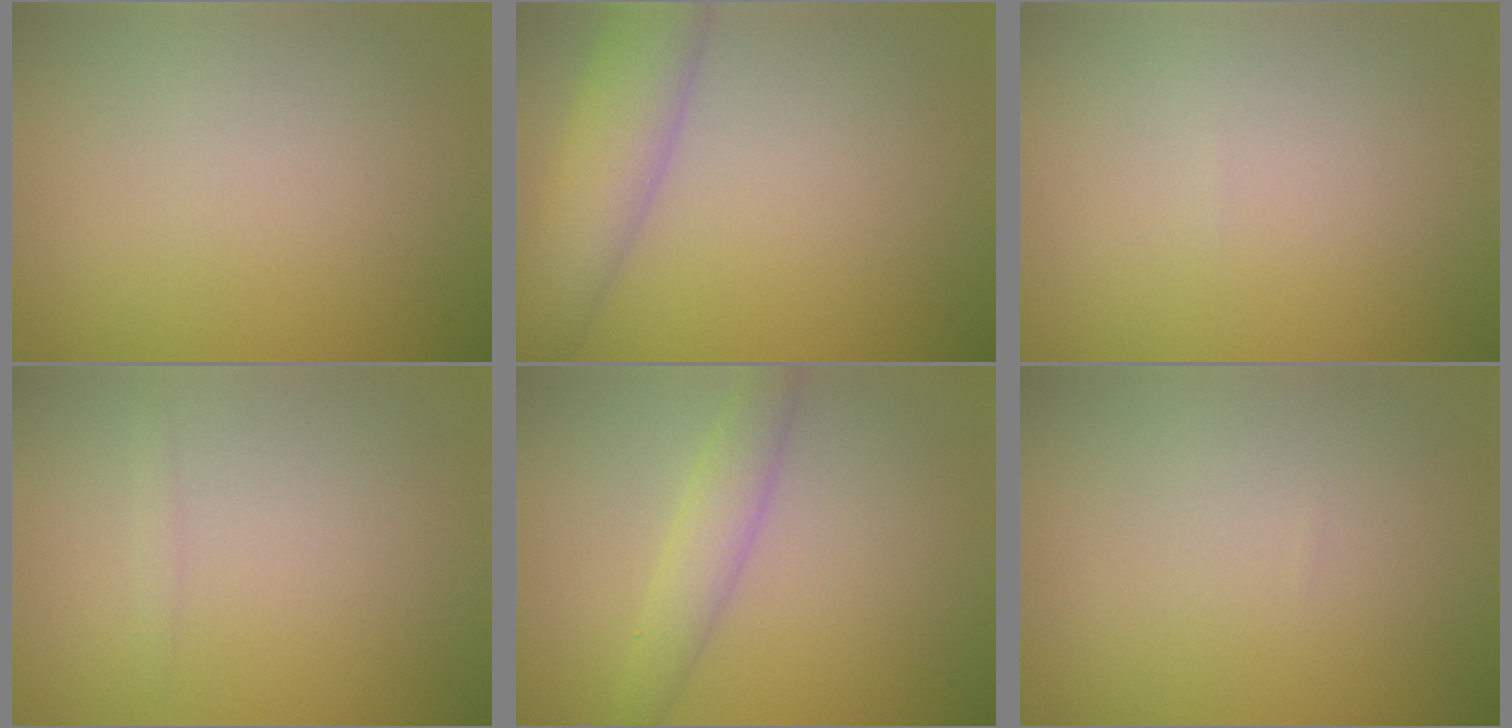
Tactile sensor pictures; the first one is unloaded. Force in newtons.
{"total": 5.7, "press": 5.7, "slide": 0.2}
{"total": 0.0}
{"total": 0.5, "press": 0.5, "slide": 0.0}
{"total": 2.7, "press": 2.7, "slide": 0.0}
{"total": 0.0}